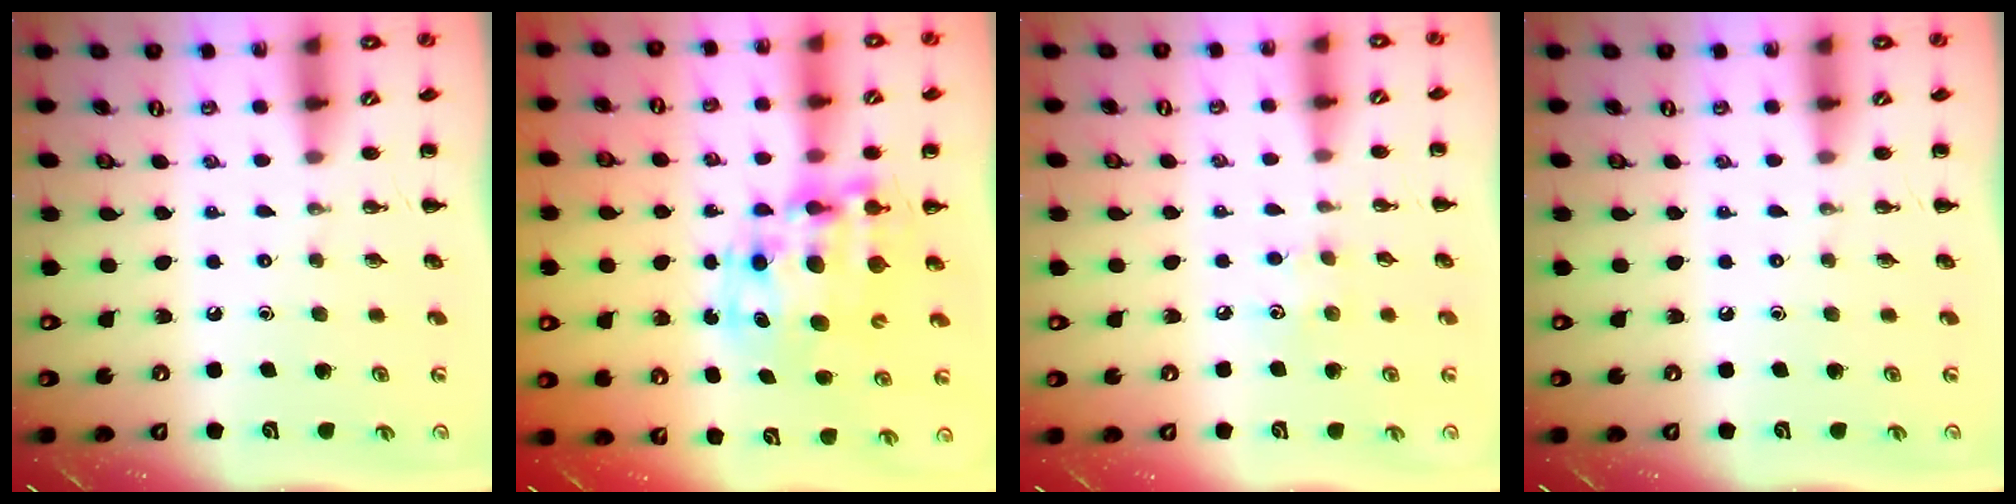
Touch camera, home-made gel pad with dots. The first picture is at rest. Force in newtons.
{"total": 11.7, "press": 11.4, "slide": 2.8}
{"total": 4.0, "press": 3.9, "slide": 0.8}
{"total": 0.0}